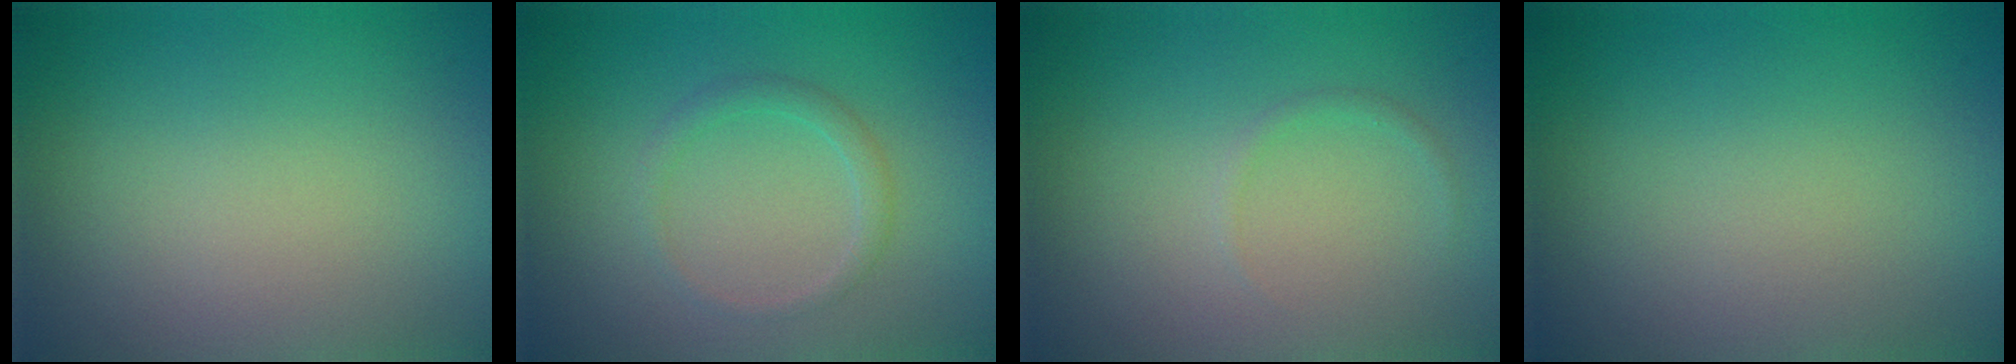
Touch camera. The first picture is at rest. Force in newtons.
{"total": 1.3, "press": 1.3, "slide": 0.1}
{"total": 0.7, "press": 0.7, "slide": 0.1}
{"total": 0.0}